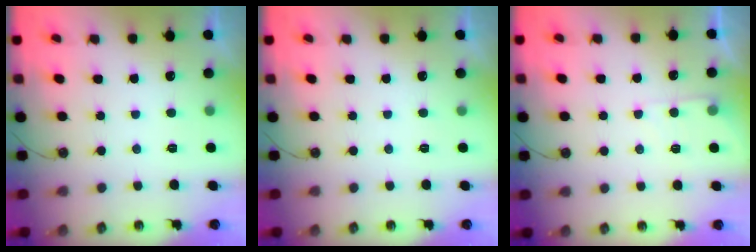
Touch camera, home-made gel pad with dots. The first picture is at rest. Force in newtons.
{"total": 0.0}
{"total": 5.6, "press": 5.5, "slide": 0.7}